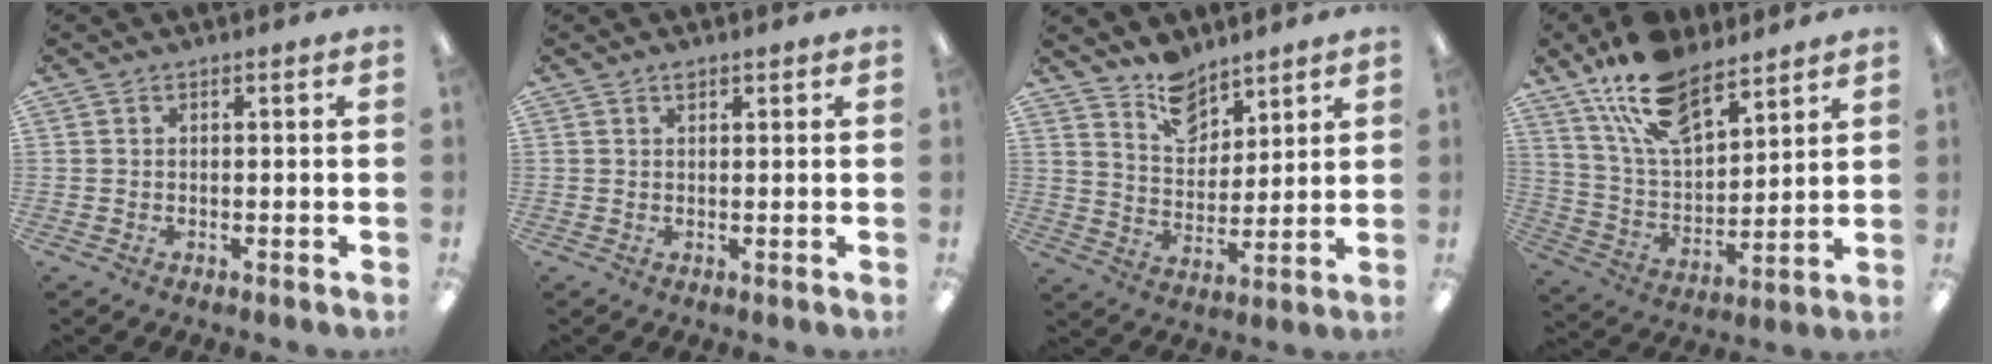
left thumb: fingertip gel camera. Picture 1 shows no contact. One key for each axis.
{"total": 1.1, "fx": 0.8, "fy": 0.3, "fz": 0.6, "tx": -0.015, "ty": 0.001, "tz": 0.014}
{"total": 9.7, "fx": 8.0, "fy": 4.9, "fz": 2.6, "tx": -0.041, "ty": -0.053, "tz": 0.149}
{"total": 16.9, "fx": 12.0, "fy": 7.7, "fz": 9.2, "tx": -0.178, "ty": -0.051, "tz": 0.218}